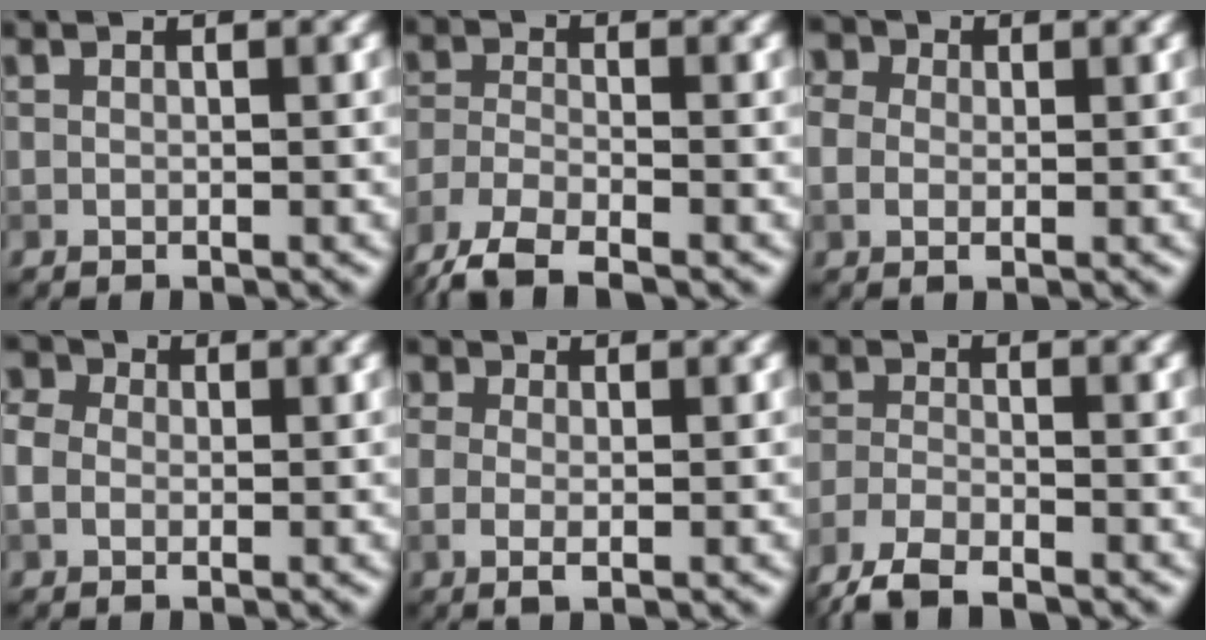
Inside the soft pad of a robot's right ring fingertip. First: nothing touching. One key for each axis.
{"total": 5.6, "fx": -4.4, "fy": 1.5, "fz": 3.1, "tx": -0.064, "ty": -0.013, "tz": -0.097}
{"total": 3.9, "fx": 1.1, "fy": 2.9, "fz": 2.4, "tx": -0.042, "ty": 0.017, "tz": -0.006}
{"total": 3.8, "fx": 0.7, "fy": 3.0, "fz": 2.2, "tx": -0.046, "ty": 0.014, "tz": -0.005}
{"total": 1.8, "fx": 0.0, "fy": 1.1, "fz": 1.4, "tx": -0.028, "ty": 0.003, "tz": -0.007}
{"total": 4.8, "fx": -4.1, "fy": 1.1, "fz": 2.3, "tx": -0.045, "ty": -0.009, "tz": -0.088}